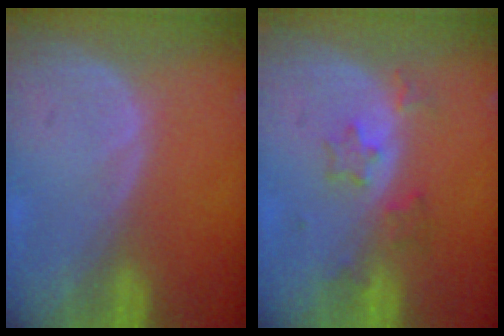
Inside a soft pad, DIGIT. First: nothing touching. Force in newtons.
{"total": 4.0, "press": 3.8, "slide": 1.4}